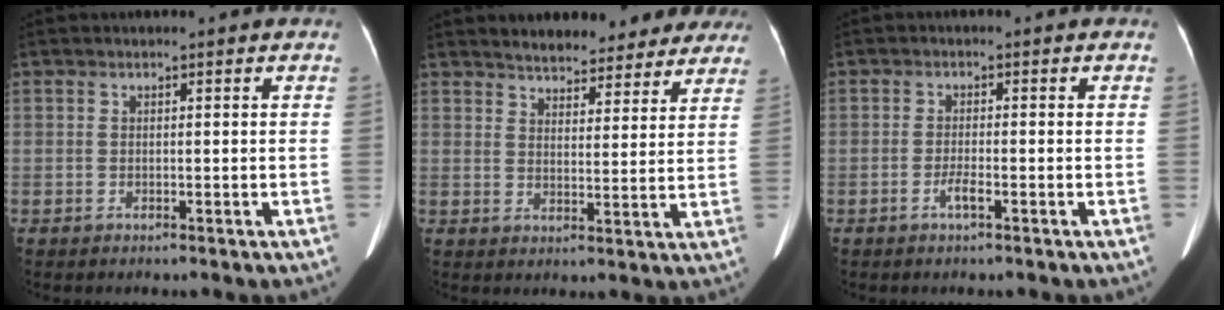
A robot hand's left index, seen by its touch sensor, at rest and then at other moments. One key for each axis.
{"total": 15.0, "fx": 13.2, "fy": 4.8, "fz": 5.2, "tx": -0.047, "ty": -0.011, "tz": 0.156}
{"total": 1.9, "fx": -1.5, "fy": 0.1, "fz": 1.1, "tx": -0.021, "ty": -0.018, "tz": -0.029}